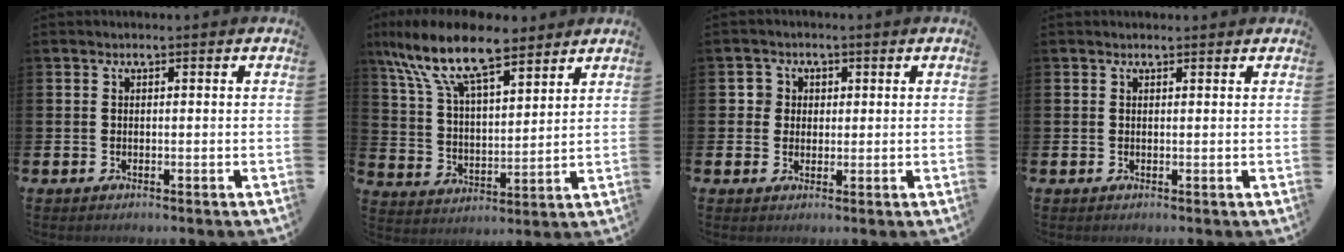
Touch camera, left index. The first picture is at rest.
{"total": 12.2, "force": [9.7, 3.9, 6.3], "torque": [-0.157, -0.037, 0.174]}
{"total": 2.6, "force": [1.0, 2.4, 0.1], "torque": [0.005, 0.005, 0.012]}
{"total": 0.7, "force": [0.7, 0.2, 0.1], "torque": [0.008, -0.002, 0.010]}